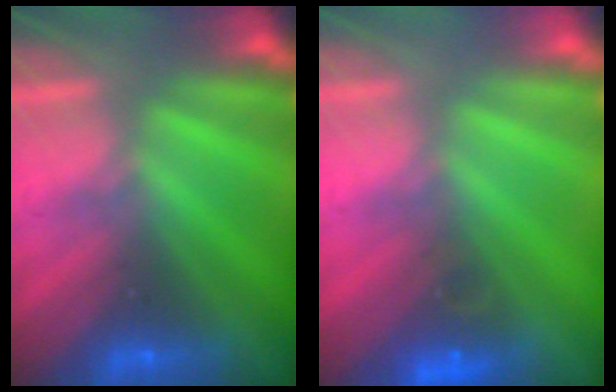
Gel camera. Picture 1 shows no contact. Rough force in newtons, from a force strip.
{"total": 4.5}